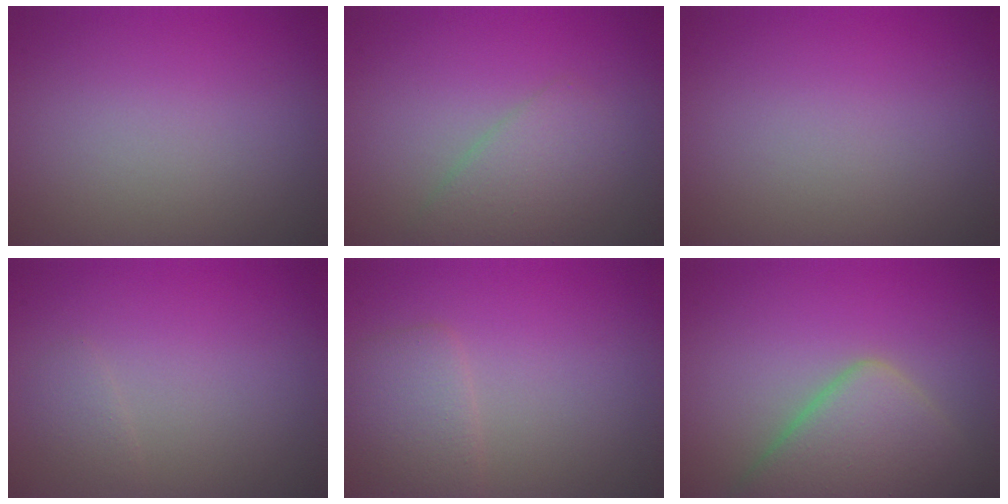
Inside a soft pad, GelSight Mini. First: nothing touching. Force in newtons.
{"total": 2.6, "press": 2.6, "slide": 0.1}
{"total": 0.0}
{"total": 0.9, "press": 0.9, "slide": 0.0}
{"total": 2.7, "press": 2.7, "slide": 0.1}
{"total": 6.6, "press": 6.6, "slide": 0.4}